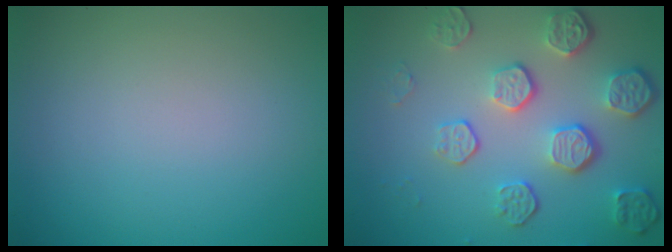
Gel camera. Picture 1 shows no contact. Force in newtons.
{"total": 5.7, "press": 4.2, "slide": 3.8}